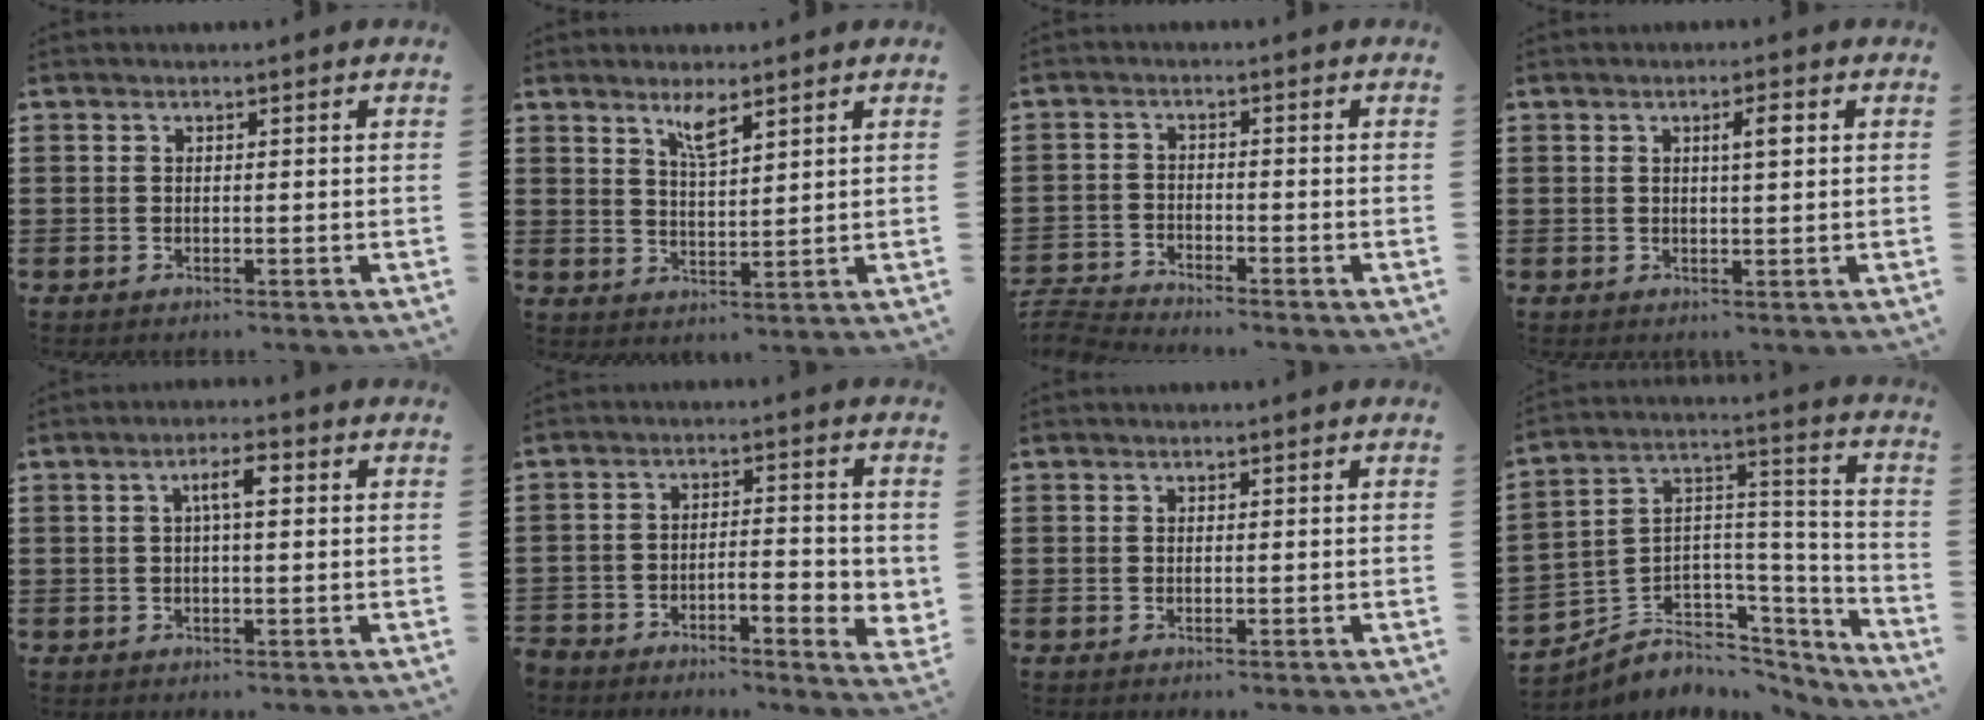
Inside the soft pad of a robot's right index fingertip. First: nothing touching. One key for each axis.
{"total": 3.7, "fx": 2.7, "fy": 0.7, "fz": 2.5, "tx": -0.055, "ty": 0.004, "tz": 0.047}
{"total": 3.1, "fx": -3.1, "fy": -0.1, "fz": 0.2, "tx": -0.023, "ty": -0.008, "tz": -0.070}
{"total": 2.6, "fx": 0.8, "fy": 0.4, "fz": 2.4, "tx": -0.031, "ty": -0.002, "tz": 0.006}
{"total": 3.5, "fx": 0.7, "fy": 0.9, "fz": 3.3, "tx": -0.058, "ty": 0.005, "tz": 0.006}
{"total": 4.1, "fx": -3.0, "fy": 1.2, "fz": 2.6, "tx": -0.046, "ty": 0.004, "tz": -0.056}
{"total": 0.0}
{"total": 4.4, "fx": -2.1, "fy": 3.9, "fz": 0.2, "tx": -0.019, "ty": -0.016, "tz": -0.037}